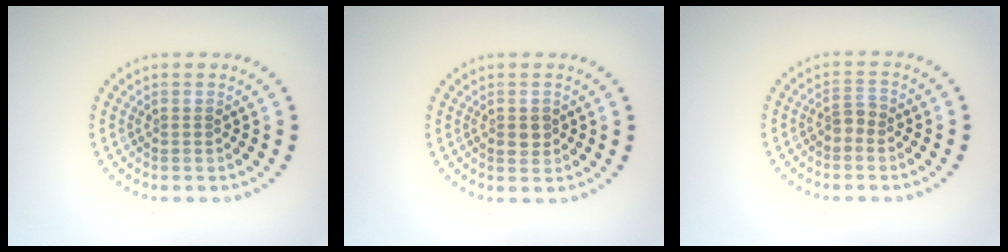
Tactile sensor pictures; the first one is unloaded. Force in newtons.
{"total": 1.4, "press": 1.4, "slide": 0.1}
{"total": 1.4, "press": 1.2, "slide": 0.6}